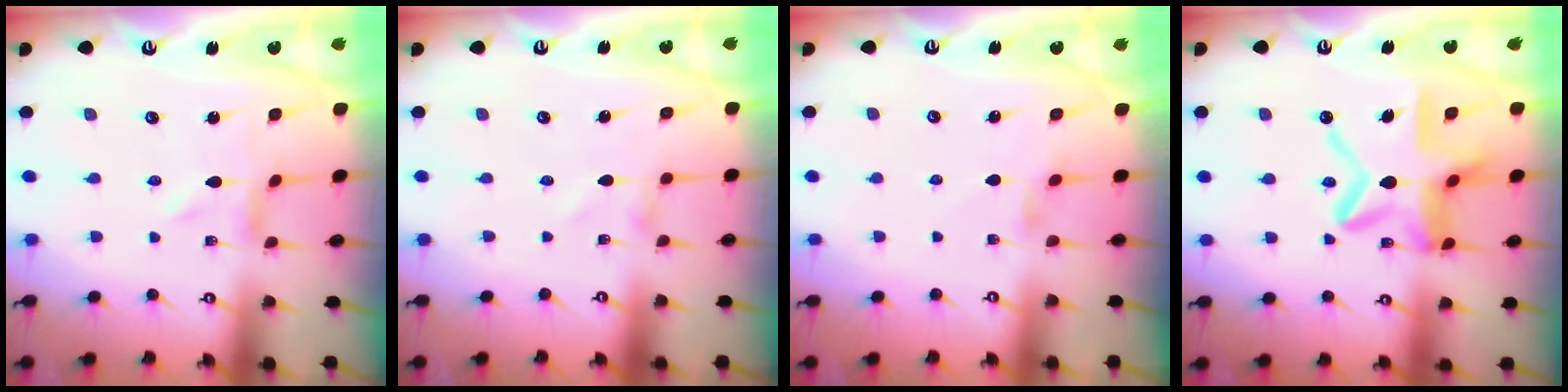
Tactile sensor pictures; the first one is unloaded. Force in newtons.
{"total": 0.8, "press": 0.8, "slide": 0.1}
{"total": 1.2, "press": 1.1, "slide": 0.3}
{"total": 16.2, "press": 16.1, "slide": 1.6}